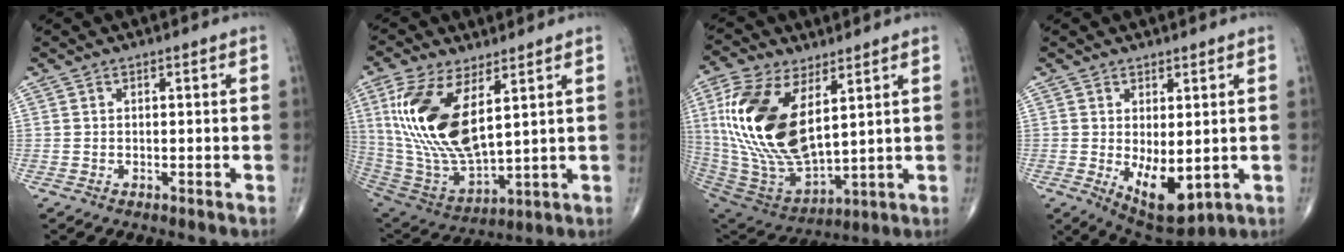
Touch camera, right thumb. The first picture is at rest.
{"total": 19.3, "force": [6.2, 8.7, 16.2], "torque": [-0.330, -0.028, 0.132]}
{"total": 22.5, "force": [6.3, 11.4, 18.4], "torque": [-0.379, -0.032, 0.129]}
{"total": 9.5, "force": [-1.2, 4.4, 8.3], "torque": [-0.114, -0.017, 0.002]}